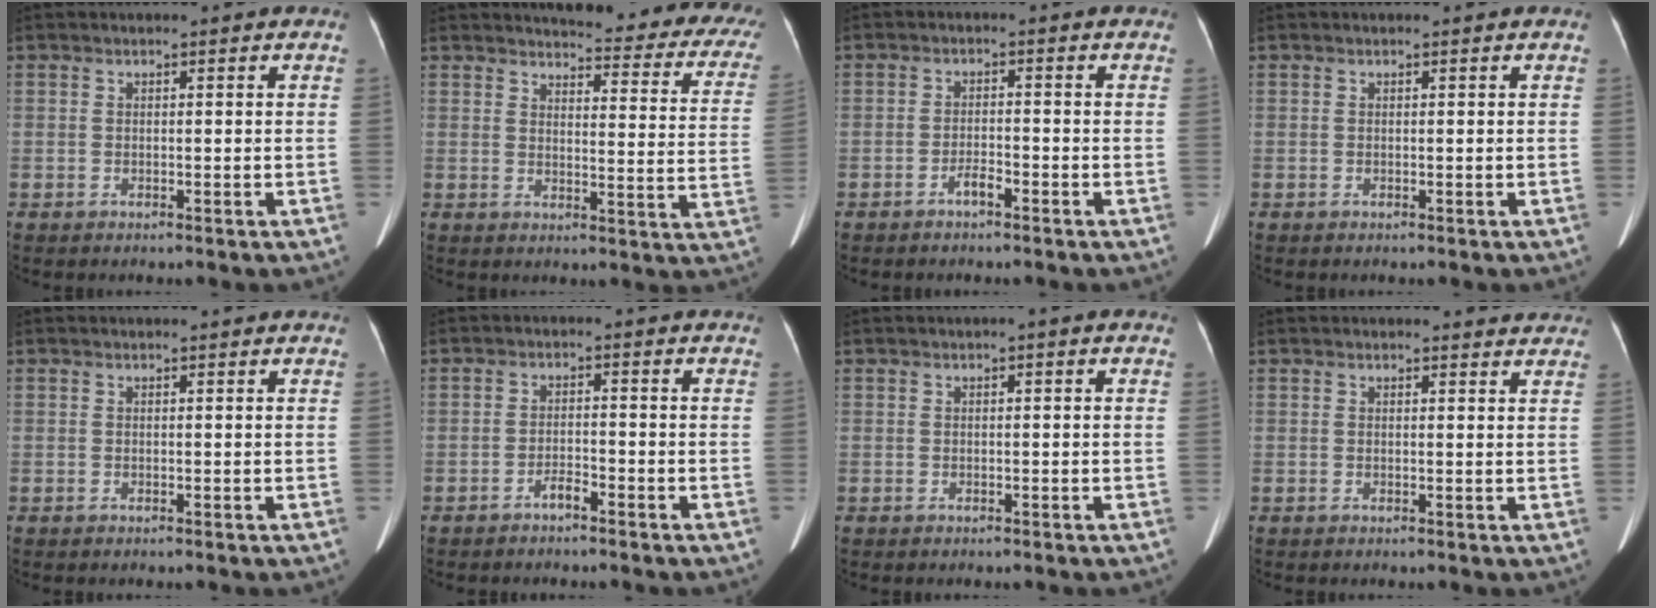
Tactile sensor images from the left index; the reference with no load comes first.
{"total": 21.4, "force": [19.5, 3.8, 7.8], "torque": [-0.073, -0.087, 0.198]}
{"total": 2.0, "force": [-1.6, 0.4, 1.2], "torque": [-0.024, 0.000, -0.026]}
{"total": 0.0}
{"total": 1.4, "force": [1.3, 0.0, 0.4], "torque": [-0.009, 0.013, 0.018]}
{"total": 1.9, "force": [-1.7, 0.2, 0.9], "torque": [-0.019, 0.000, -0.028]}
{"total": 0.6, "force": [0.0, 0.1, 0.6], "torque": [-0.012, 0.001, -0.002]}
{"total": 4.3, "force": [4.2, 1.0, 0.5], "torque": [0.002, -0.004, 0.032]}